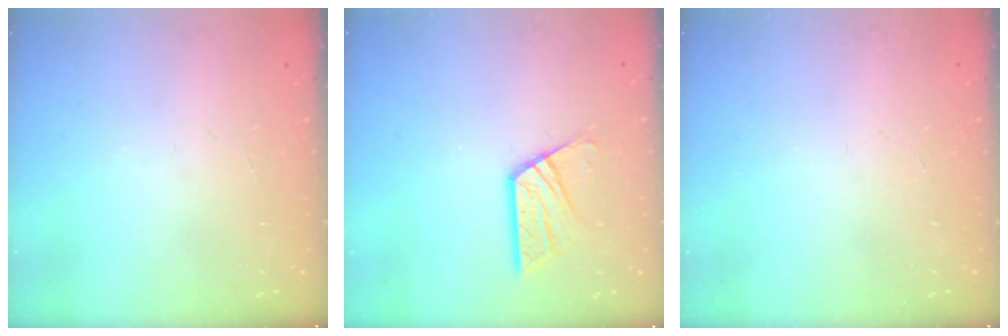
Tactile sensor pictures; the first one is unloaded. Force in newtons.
{"total": 10.2, "press": 10.2, "slide": 0.8}
{"total": 0.0}